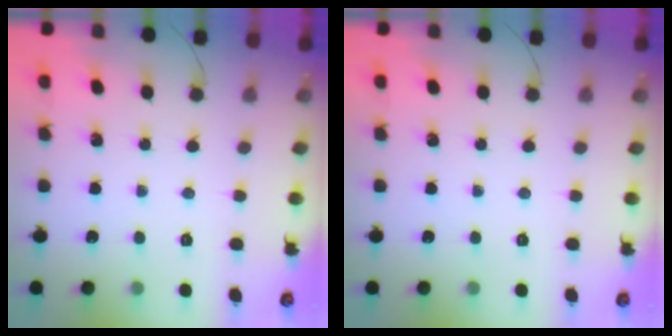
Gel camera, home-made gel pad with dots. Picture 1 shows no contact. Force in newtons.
{"total": 0.0}